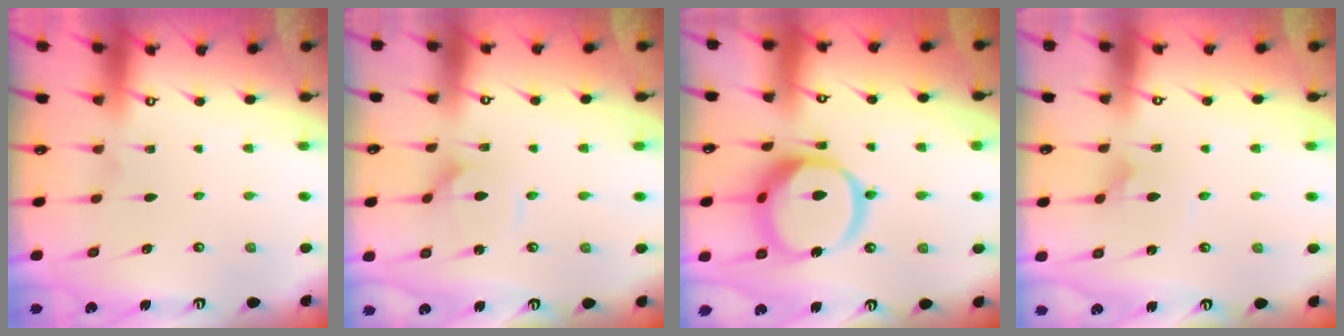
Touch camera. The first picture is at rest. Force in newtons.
{"total": 3.0, "press": 3.0, "slide": 0.2}
{"total": 16.1, "press": 16.0, "slide": 1.8}
{"total": 2.1, "press": 2.1, "slide": 0.0}